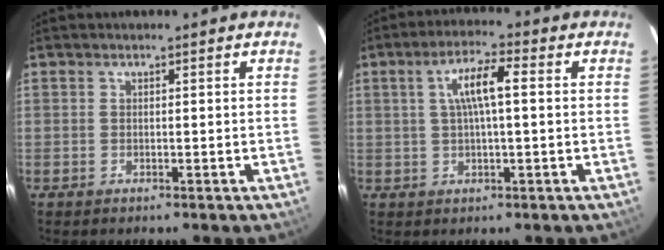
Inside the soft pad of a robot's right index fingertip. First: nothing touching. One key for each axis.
{"total": 6.7, "fx": 1.1, "fy": 1.2, "fz": 6.5, "tx": -0.121, "ty": 0.011, "tz": 0.021}